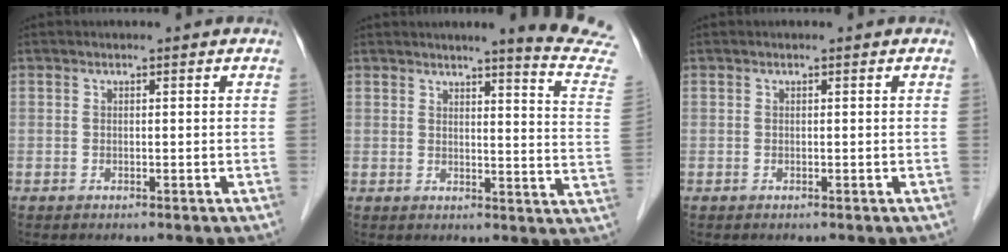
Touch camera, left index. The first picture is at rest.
{"total": 12.6, "force": [11.9, -1.7, 4.0], "torque": [-0.042, -0.103, 0.113]}
{"total": 0.0}